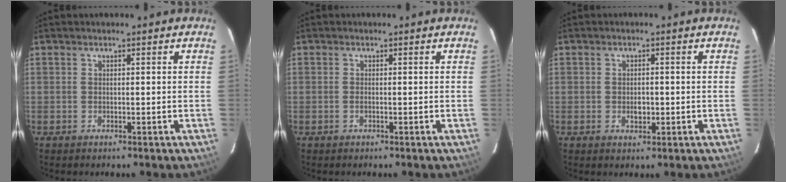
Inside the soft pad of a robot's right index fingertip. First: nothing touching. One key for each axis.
{"total": 0.7, "fx": -0.2, "fy": 0.3, "fz": 0.6, "tx": -0.014, "ty": 0.000, "tz": -0.005}
{"total": 2.3, "fx": -0.5, "fy": 1.5, "fz": 1.6, "tx": -0.028, "ty": 0.001, "tz": -0.007}